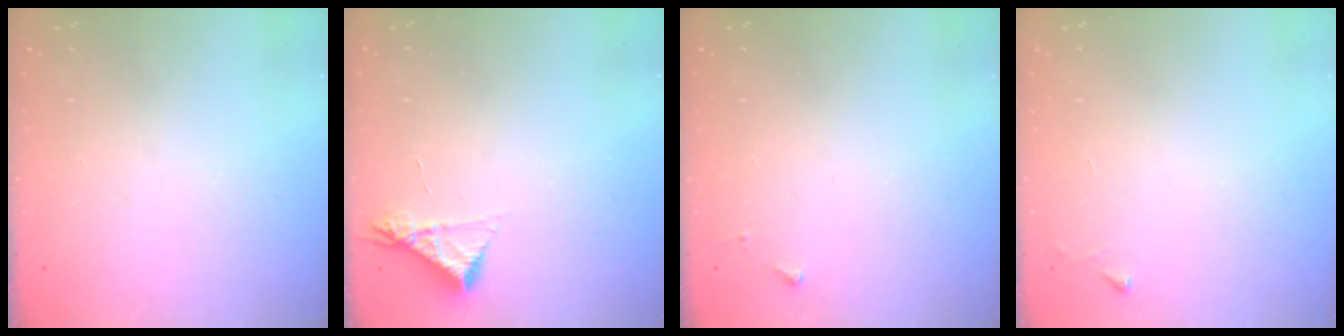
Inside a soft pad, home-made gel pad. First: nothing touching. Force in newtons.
{"total": 5.0, "press": 5.0, "slide": 0.8}
{"total": 3.8, "press": 3.8, "slide": 0.5}
{"total": 2.3, "press": 2.3, "slide": 0.4}